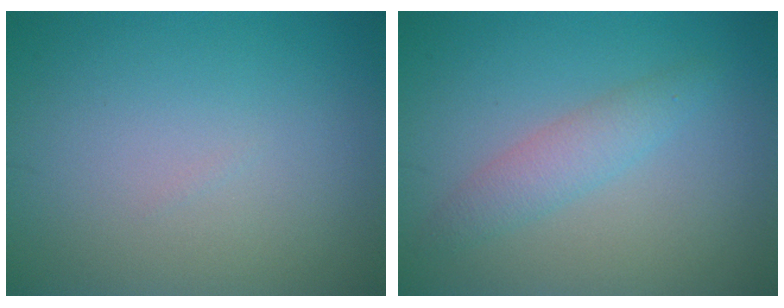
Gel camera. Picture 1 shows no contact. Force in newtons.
{"total": 2.4, "press": 2.4, "slide": 0.1}